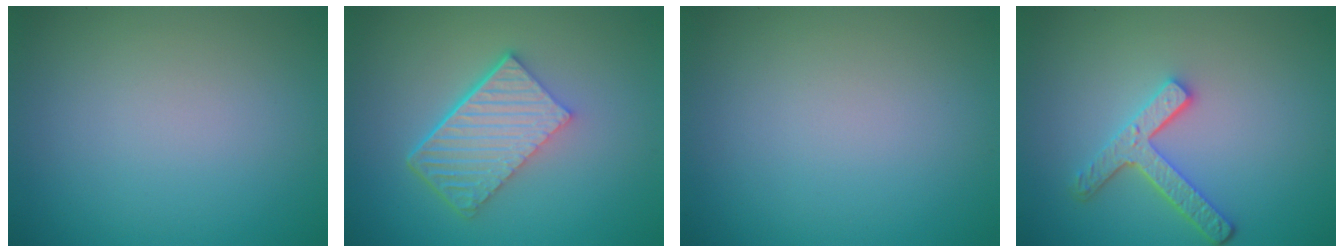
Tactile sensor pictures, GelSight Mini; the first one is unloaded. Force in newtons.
{"total": 6.0, "press": 4.1, "slide": 4.4}
{"total": 0.0}
{"total": 3.8, "press": 3.0, "slide": 2.4}